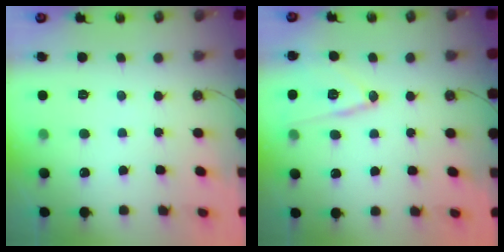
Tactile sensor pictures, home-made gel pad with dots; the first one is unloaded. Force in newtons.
{"total": 12.2, "press": 12.0, "slide": 2.3}